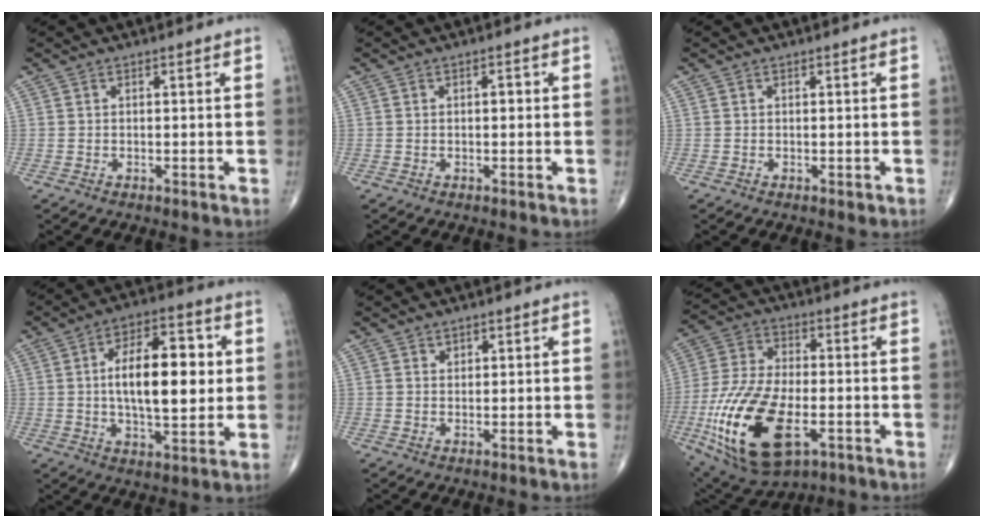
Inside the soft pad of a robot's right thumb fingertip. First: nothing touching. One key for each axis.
{"total": 1.4, "fx": 0.1, "fy": 0.7, "fz": 1.2, "tx": -0.015, "ty": 0.004, "tz": 0.001}
{"total": 0.5, "fx": 0.0, "fy": 0.4, "fz": 0.4, "tx": -0.004, "ty": -0.001, "tz": 0.001}
{"total": 16.5, "fx": 1.7, "fy": 7.4, "fz": 14.6, "tx": -0.209, "ty": 0.007, "tz": 0.024}
{"total": 1.2, "fx": 0.8, "fy": 0.8, "fz": 0.3, "tx": 0.006, "ty": -0.005, "tz": 0.011}
{"total": 21.9, "fx": -7.0, "fy": 10.8, "fz": 17.8, "tx": -0.364, "ty": 0.006, "tz": -0.112}